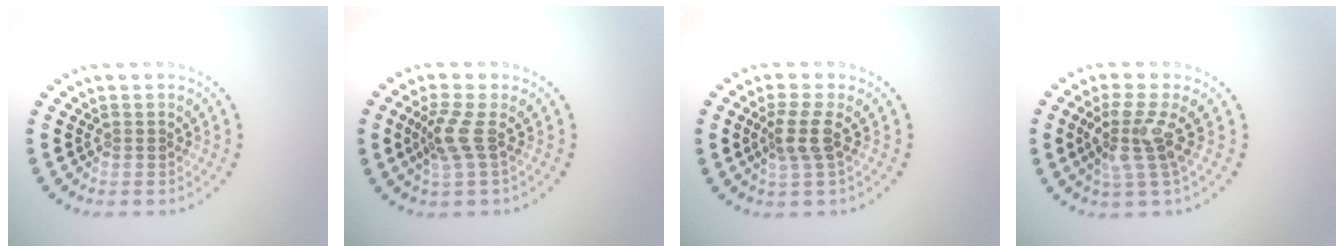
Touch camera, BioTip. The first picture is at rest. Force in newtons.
{"total": 2.5, "press": 1.9, "slide": 1.7}
{"total": 2.5, "press": 2.0, "slide": 1.5}
{"total": 3.3, "press": 2.5, "slide": 2.1}